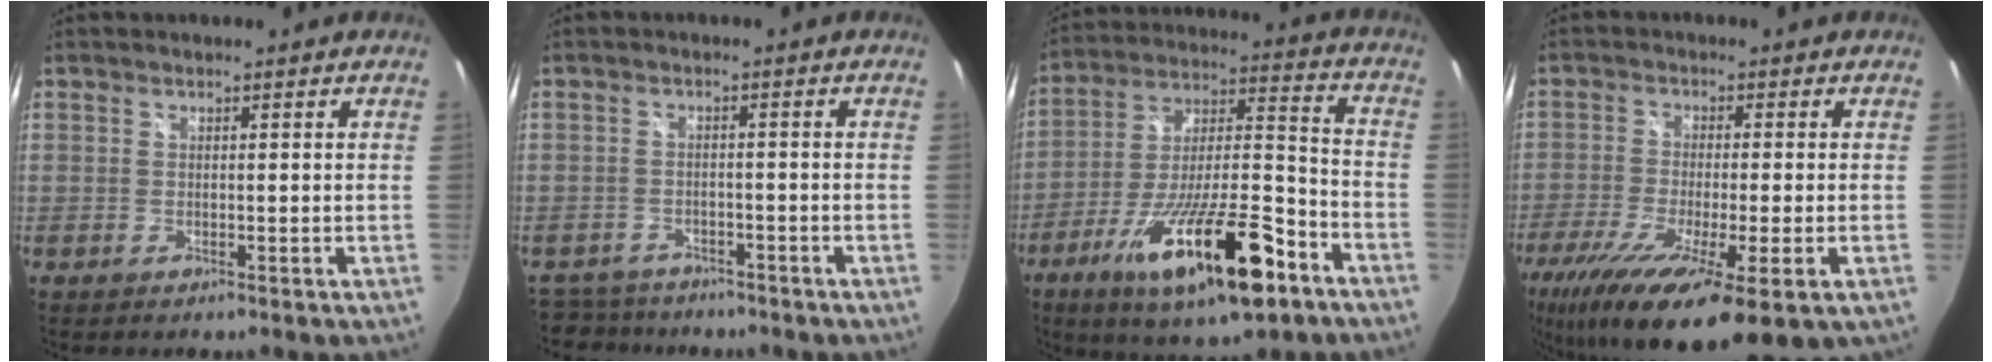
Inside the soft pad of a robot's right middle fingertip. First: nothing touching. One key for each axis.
{"total": 9.0, "fx": -7.6, "fy": 4.3, "fz": 2.0, "tx": -0.066, "ty": -0.004, "tz": -0.119}
{"total": 22.9, "fx": -12.8, "fy": 6.1, "fz": 18.1, "tx": -0.316, "ty": -0.027, "tz": -0.209}
{"total": 19.2, "fx": -10.1, "fy": 4.4, "fz": 15.7, "tx": -0.295, "ty": -0.075, "tz": -0.162}